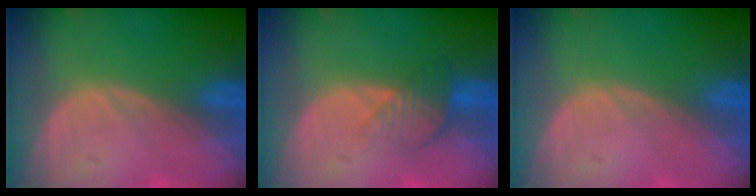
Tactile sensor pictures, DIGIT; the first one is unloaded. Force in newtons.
{"total": 4.4, "press": 3.8, "slide": 2.3}
{"total": 0.0}